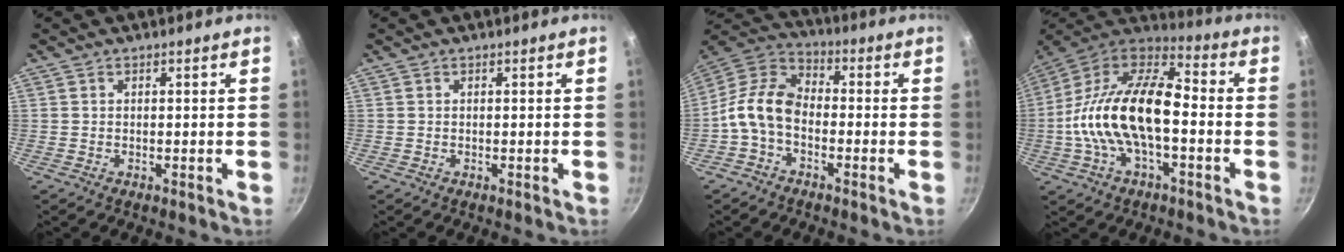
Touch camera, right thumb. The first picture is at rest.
{"total": 0.0}
{"total": 10.3, "force": [-2.8, 6.7, 7.2], "torque": [-0.127, 0.045, -0.076]}
{"total": 21.7, "force": [-2.8, 10.9, 18.5], "torque": [-0.331, 0.045, -0.067]}